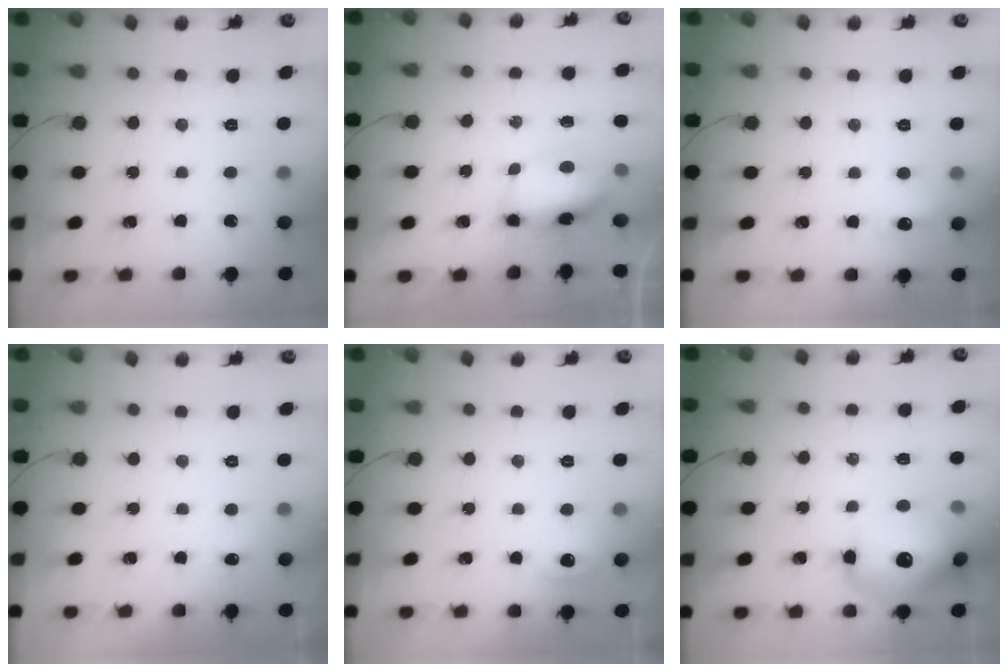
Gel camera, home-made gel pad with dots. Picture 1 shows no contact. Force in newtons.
{"total": 7.3, "press": 7.2, "slide": 0.7}
{"total": 5.4, "press": 5.3, "slide": 1.1}
{"total": 2.5, "press": 2.2, "slide": 1.1}
{"total": 12.3, "press": 5.3, "slide": 11.1}
{"total": 16.4, "press": 16.1, "slide": 2.9}